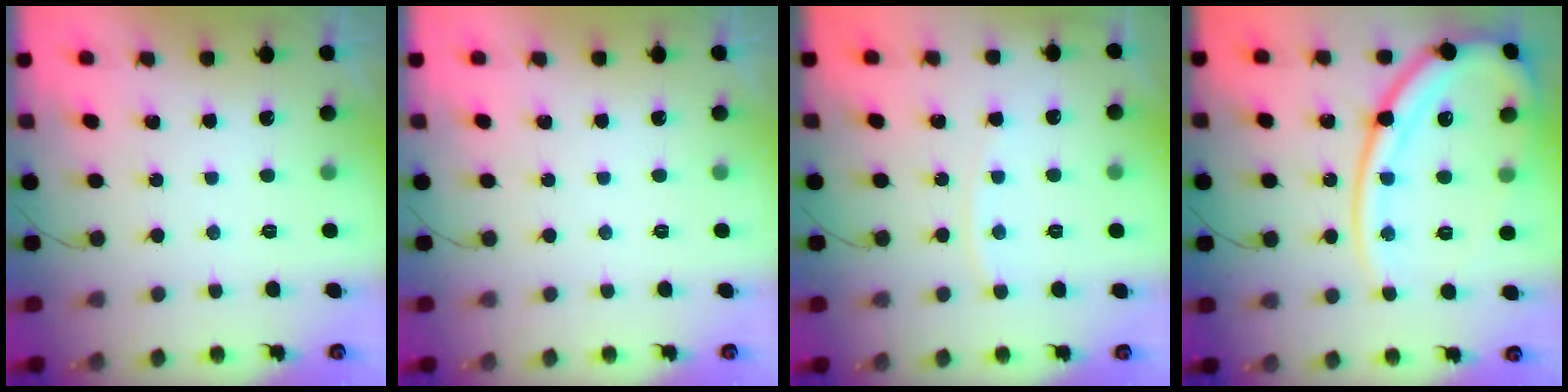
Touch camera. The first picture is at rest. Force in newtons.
{"total": 0.0}
{"total": 5.0, "press": 4.9, "slide": 0.7}
{"total": 21.4, "press": 21.3, "slide": 1.7}